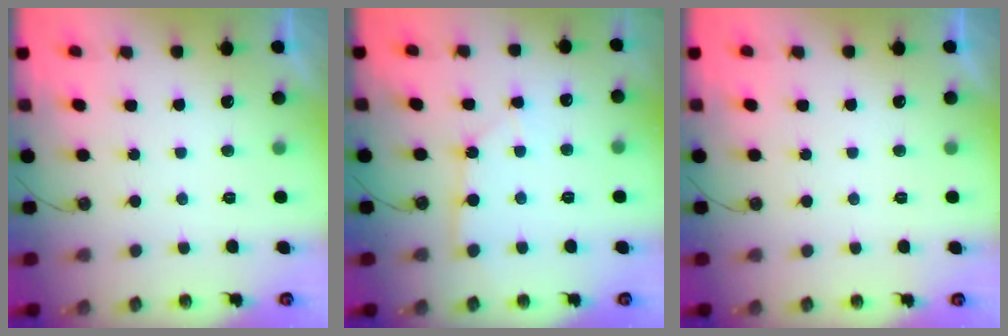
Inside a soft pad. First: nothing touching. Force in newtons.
{"total": 2.6, "press": 2.6, "slide": 0.2}
{"total": 0.0}